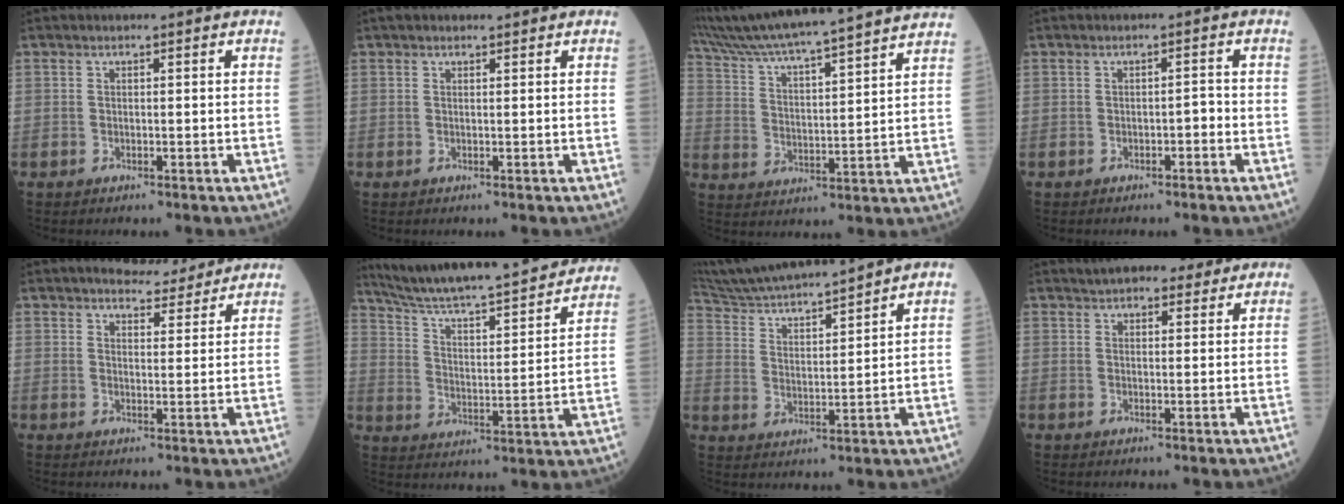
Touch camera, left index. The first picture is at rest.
{"total": 1.9, "force": [1.6, 0.5, 0.9], "torque": [-0.015, 0.022, 0.025]}
{"total": 23.1, "force": [20.8, -0.8, 10.1], "torque": [-0.183, -0.005, 0.307]}
{"total": 1.3, "force": [-0.7, 0.4, 1.0], "torque": [-0.011, 0.003, -0.012]}
{"total": 5.4, "force": [5.1, 1.4, 1.1], "torque": [-0.020, 0.004, 0.071]}
{"total": 26.2, "force": [23.6, 2.3, 11.1], "torque": [-0.184, -0.019, 0.332]}
{"total": 13.5, "force": [12.6, -0.7, 4.8], "torque": [-0.095, 0.006, 0.227]}
{"total": 7.2, "force": [5.9, 2.8, 3.0], "torque": [-0.037, 0.028, 0.088]}